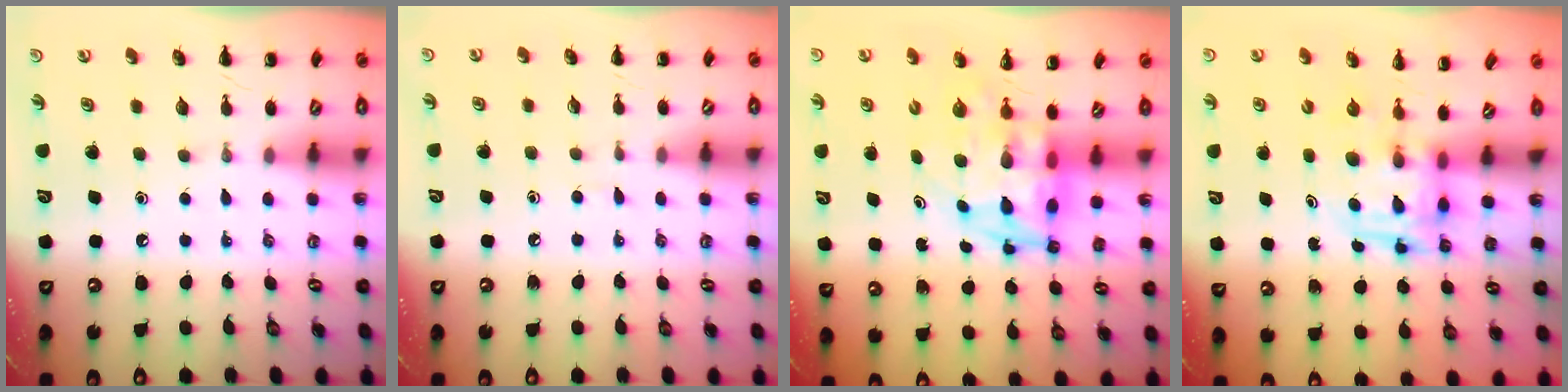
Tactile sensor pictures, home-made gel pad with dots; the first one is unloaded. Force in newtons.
{"total": 3.0, "press": 2.8, "slide": 1.2}
{"total": 6.2, "press": 5.8, "slide": 2.1}
{"total": 3.9, "press": 3.8, "slide": 0.7}